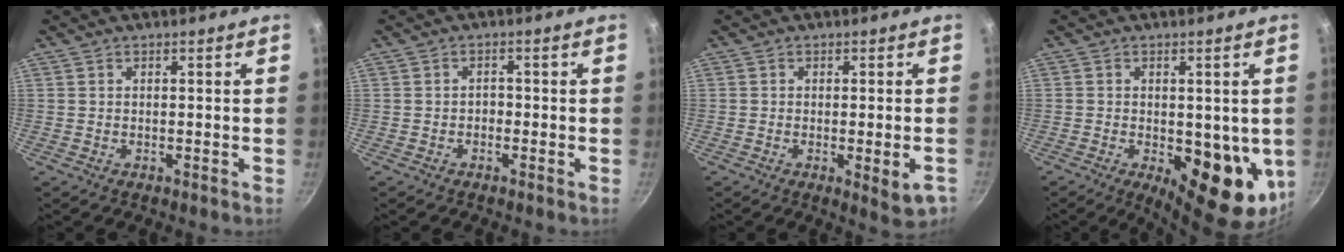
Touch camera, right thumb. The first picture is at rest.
{"total": 1.3, "force": [-0.6, 1.0, 0.6], "torque": [-0.005, 0.008, -0.011]}
{"total": 5.4, "force": [-2.0, 1.4, 4.8], "torque": [-0.054, -0.008, -0.025]}
{"total": 14.6, "force": [-2.7, 7.1, 12.5], "torque": [-0.133, -0.030, -0.025]}